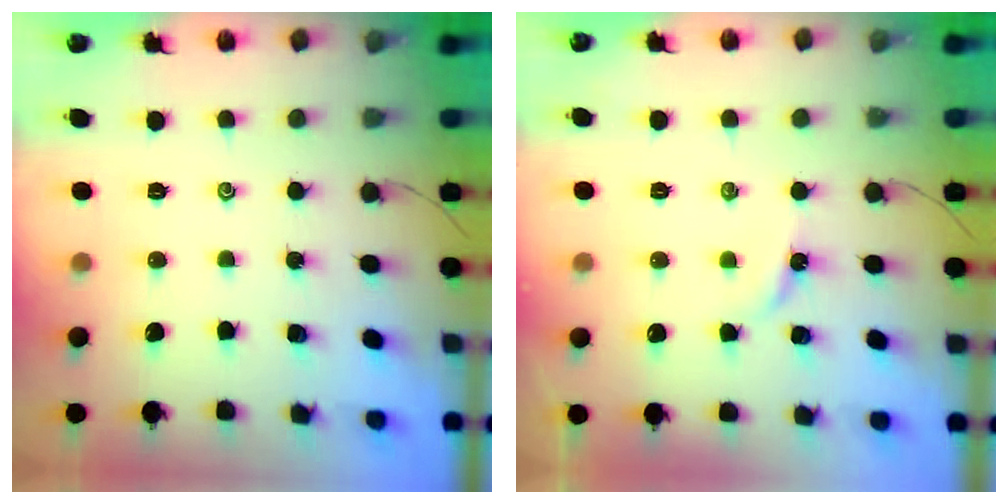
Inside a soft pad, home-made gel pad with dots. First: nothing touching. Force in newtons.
{"total": 3.8, "press": 3.7, "slide": 0.4}